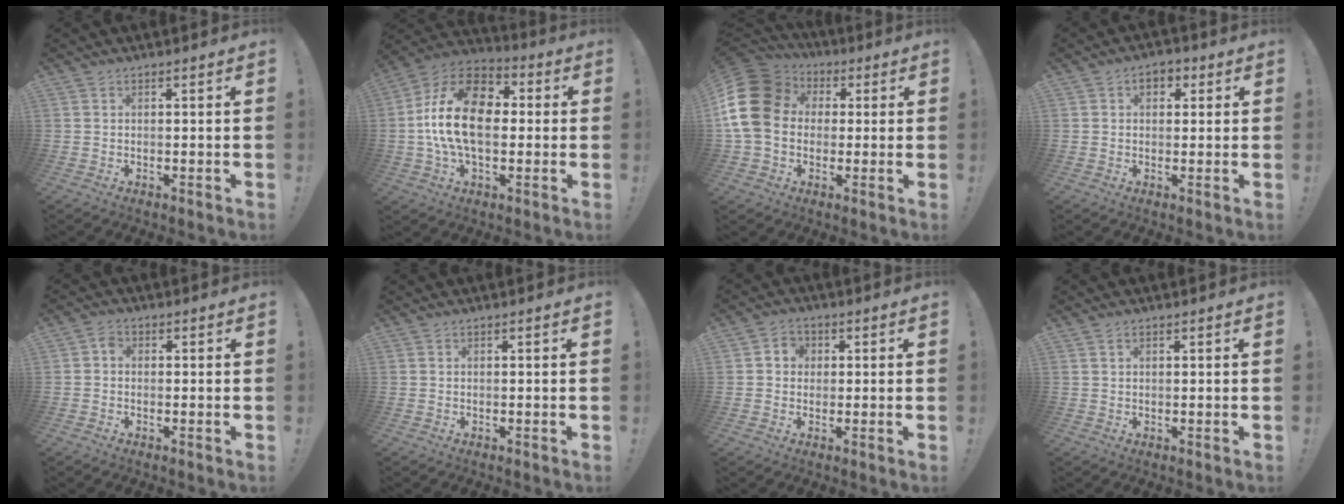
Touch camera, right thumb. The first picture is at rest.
{"total": 20.2, "force": [0.7, 12.4, 15.9], "torque": [-0.291, 0.026, 0.015]}
{"total": 17.7, "force": [2.1, 14.2, 10.5], "torque": [-0.194, 0.008, 0.041]}
{"total": 4.3, "force": [1.2, 3.0, 2.9], "torque": [-0.036, 0.006, 0.019]}
{"total": 2.0, "force": [-0.5, 1.5, 1.3], "torque": [-0.026, 0.009, -0.010]}
{"total": 0.0}
{"total": 4.1, "force": [0.3, 3.8, 1.5], "torque": [-0.024, 0.009, 0.005]}
{"total": 1.1, "force": [0.6, 0.7, 0.7], "torque": [-0.012, 0.001, 0.011]}